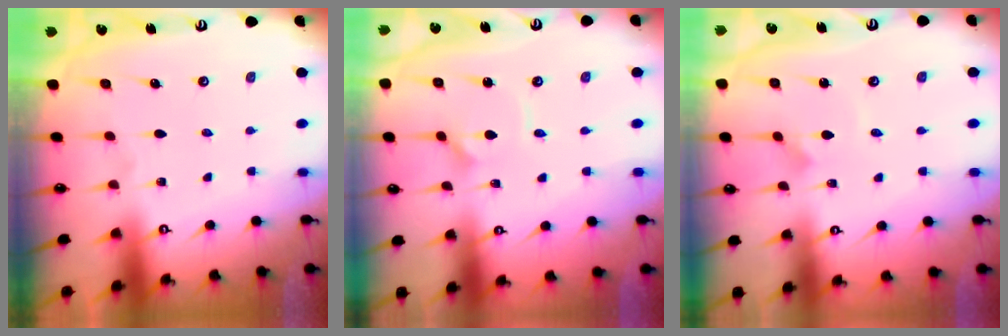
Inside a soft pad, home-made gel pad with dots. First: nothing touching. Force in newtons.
{"total": 2.9, "press": 2.8, "slide": 0.4}
{"total": 2.5, "press": 2.5, "slide": 0.2}